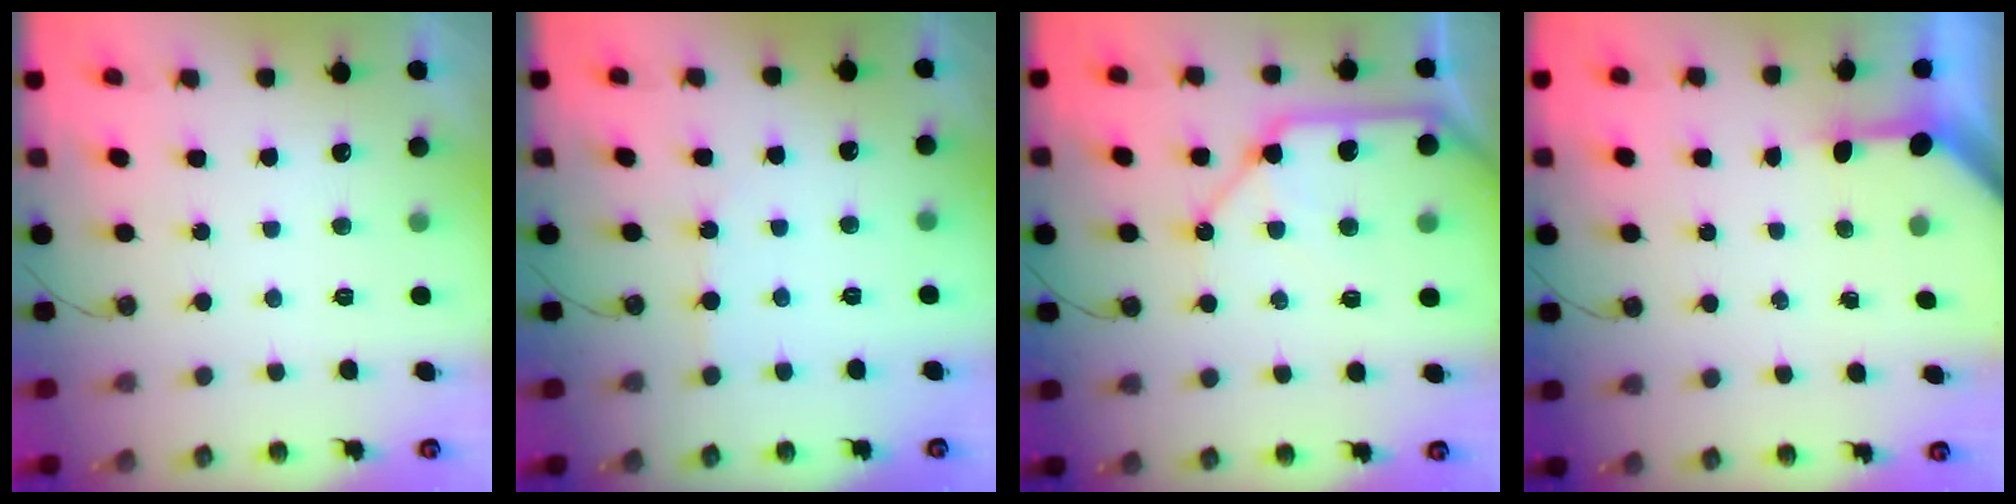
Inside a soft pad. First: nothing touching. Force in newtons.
{"total": 2.8, "press": 2.8, "slide": 0.4}
{"total": 14.3, "press": 14.2, "slide": 1.7}
{"total": 3.2, "press": 3.2, "slide": 0.3}